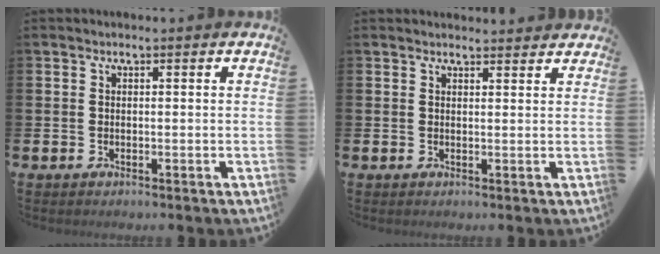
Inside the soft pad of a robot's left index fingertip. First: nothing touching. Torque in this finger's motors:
{"motor_torque": [1.07, -1.07, 0.23, 0.06]}